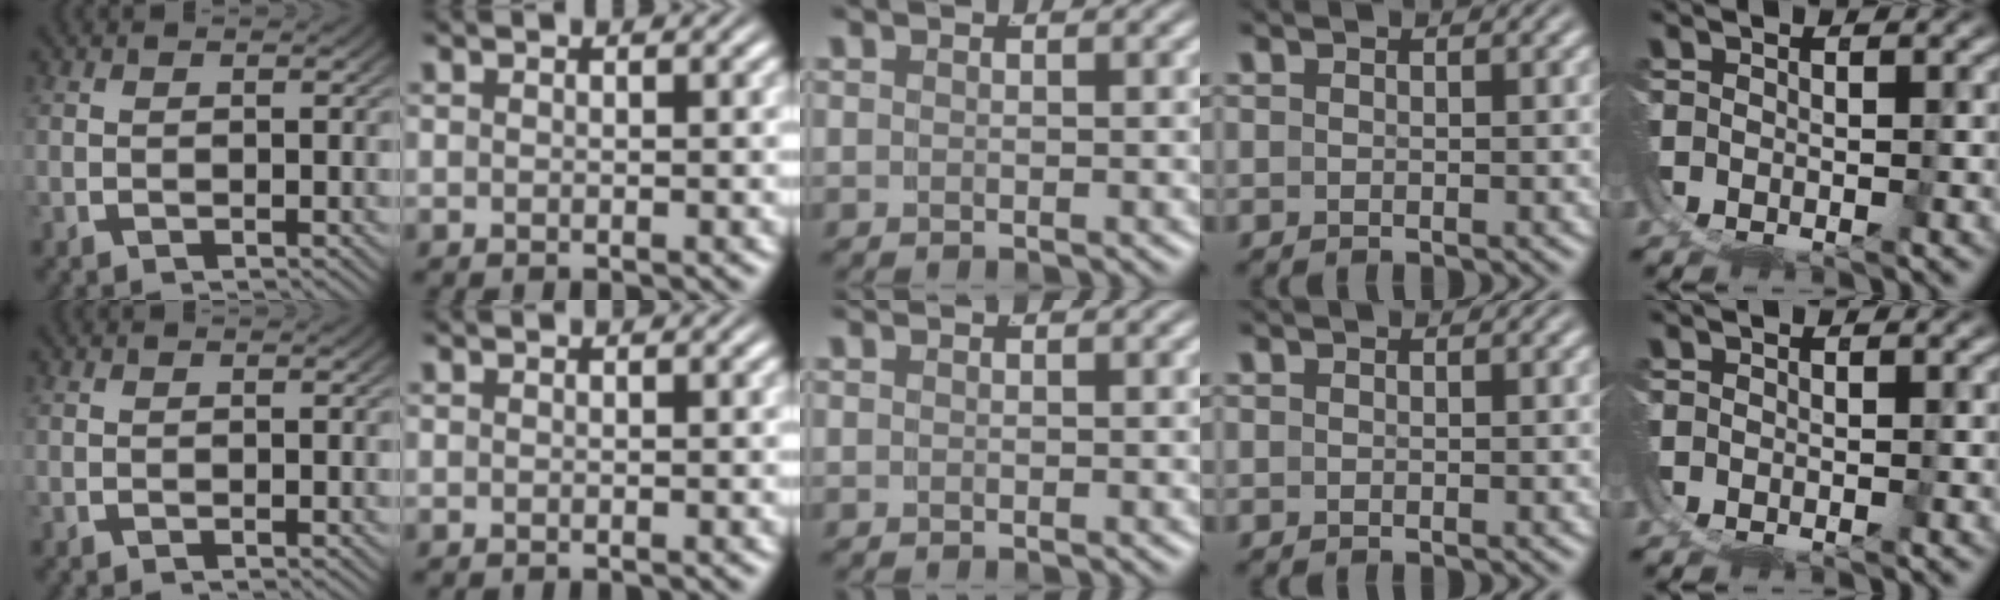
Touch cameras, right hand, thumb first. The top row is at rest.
{}